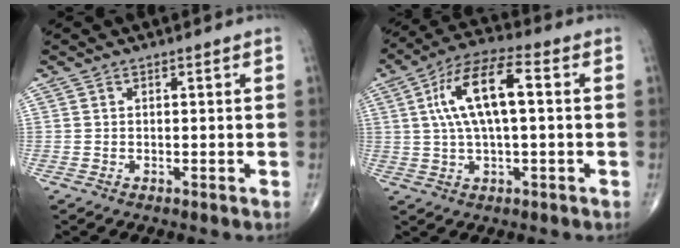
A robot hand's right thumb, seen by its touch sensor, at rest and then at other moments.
{"total": 11.9, "force": [1.8, 4.3, 11.0], "torque": [-0.214, 0.032, 0.029]}